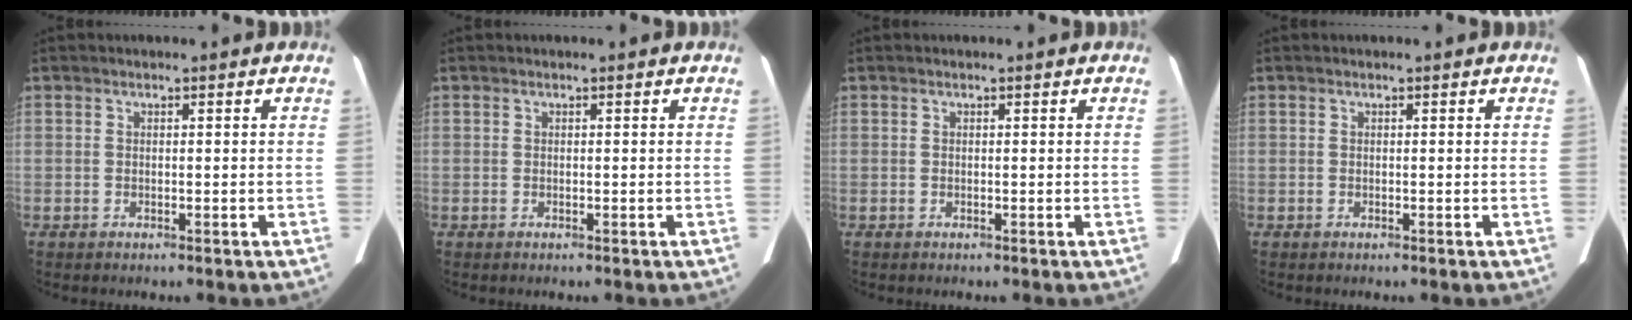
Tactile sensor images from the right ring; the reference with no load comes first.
{"total": 0.0}
{"total": 0.0}
{"total": 0.0}